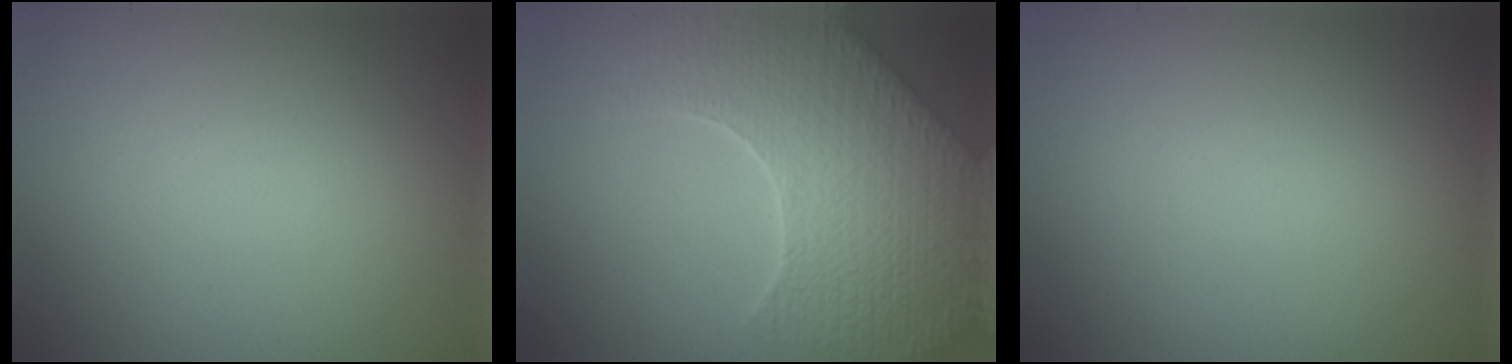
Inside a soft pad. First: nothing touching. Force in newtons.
{"total": 9.1, "press": 6.4, "slide": 6.5}
{"total": 0.0}